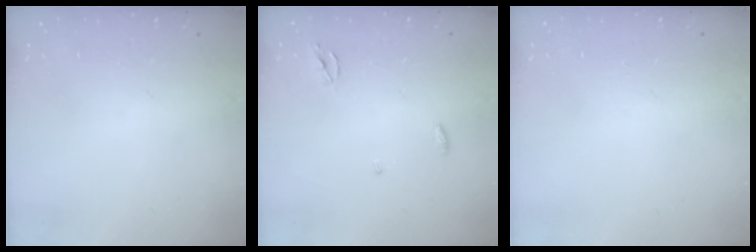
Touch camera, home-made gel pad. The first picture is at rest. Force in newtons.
{"total": 3.1, "press": 3.1, "slide": 0.2}
{"total": 1.1, "press": 0.9, "slide": 0.6}